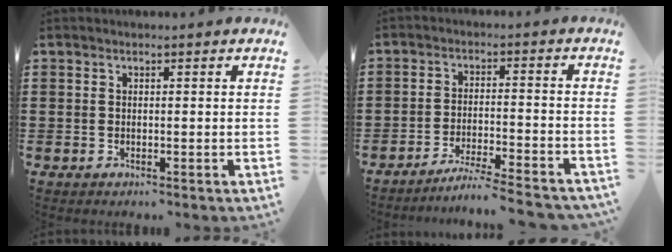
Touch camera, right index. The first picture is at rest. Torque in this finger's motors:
{"motor_torque": [1.70, 0.43, 0.11, 0.01]}